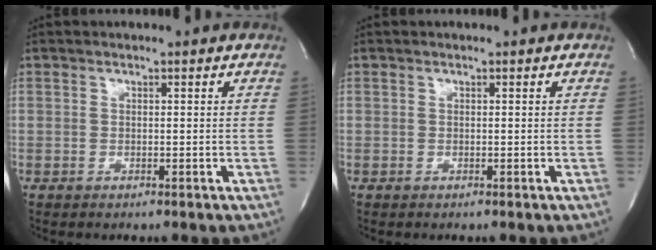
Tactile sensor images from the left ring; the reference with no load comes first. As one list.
[{"total": 0.0}]